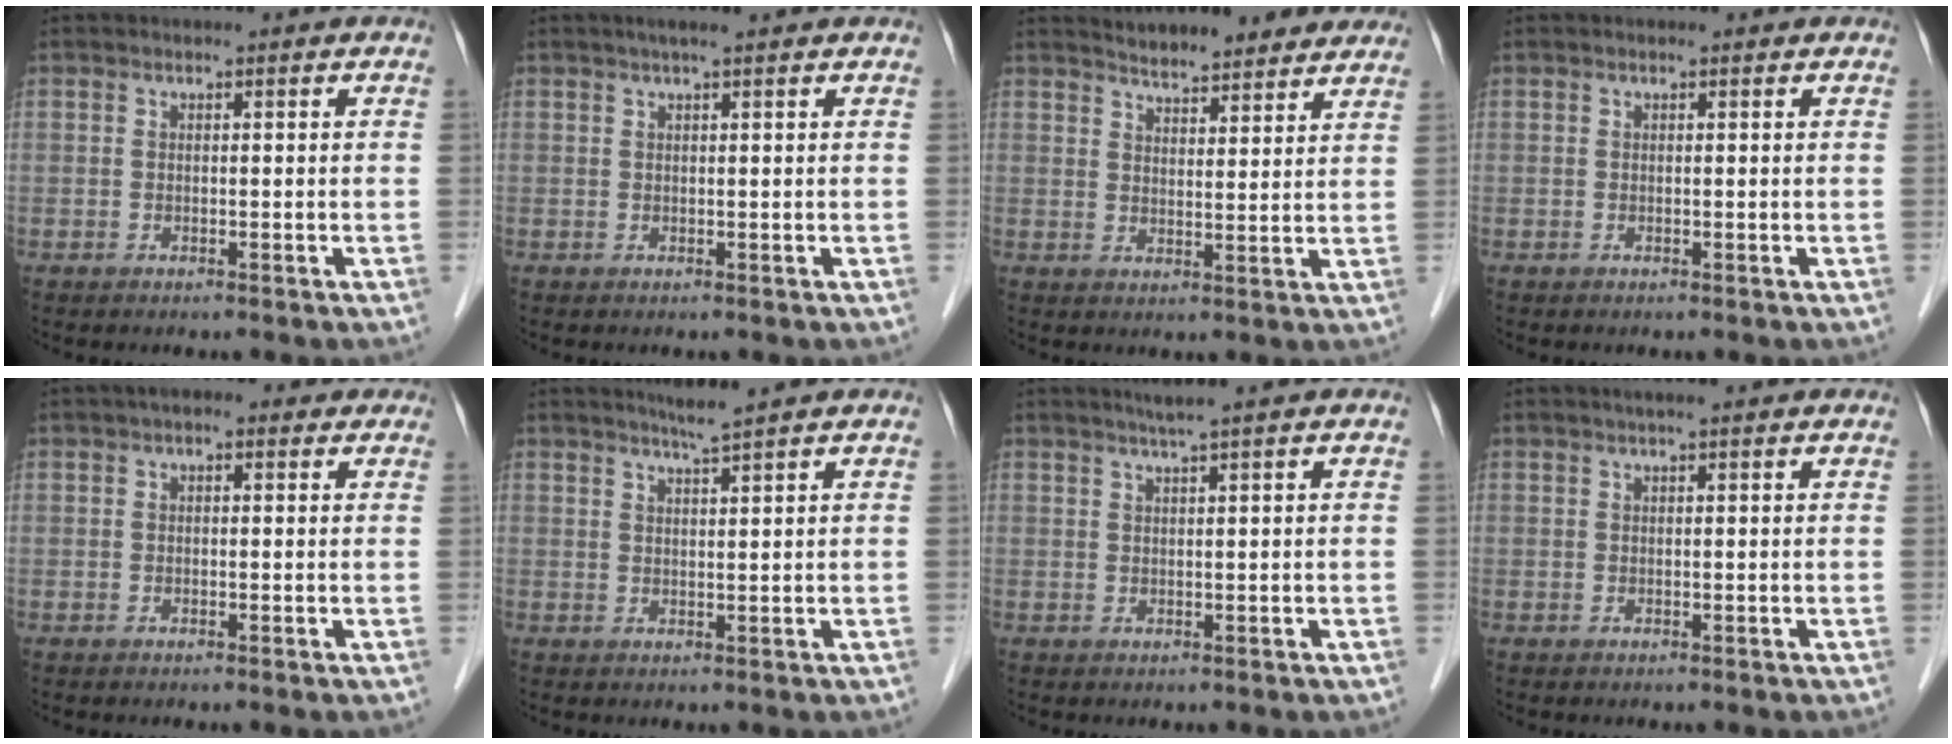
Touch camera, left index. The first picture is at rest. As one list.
[{"total": 3.1, "force": [2.4, 0.0, 2.0], "torque": [-0.024, 0.023, 0.034]}, {"total": 9.9, "force": [8.9, 2.0, 3.7], "torque": [-0.045, 0.012, 0.112]}, {"total": 0.0}, {"total": 3.2, "force": [1.8, 1.7, 1.9], "torque": [-0.028, 0.026, 0.020]}, {"total": 2.8, "force": [2.3, -0.9, 1.3], "torque": [-0.022, -0.005, 0.042]}, {"total": 2.3, "force": [1.7, -0.8, 1.4], "torque": [-0.024, -0.001, 0.034]}, {"total": 2.8, "force": [2.2, 0.0, 1.7], "torque": [-0.021, 0.022, 0.030]}]